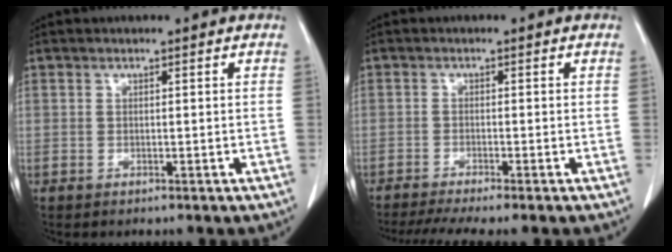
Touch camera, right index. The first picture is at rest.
{"total": 7.0, "force": [-5.8, -0.3, 3.9], "torque": [-0.055, -0.012, -0.091]}